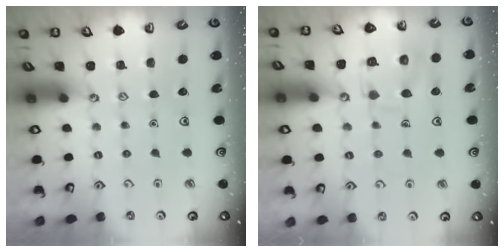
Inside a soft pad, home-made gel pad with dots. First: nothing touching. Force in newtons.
{"total": 11.5, "press": 11.4, "slide": 1.2}